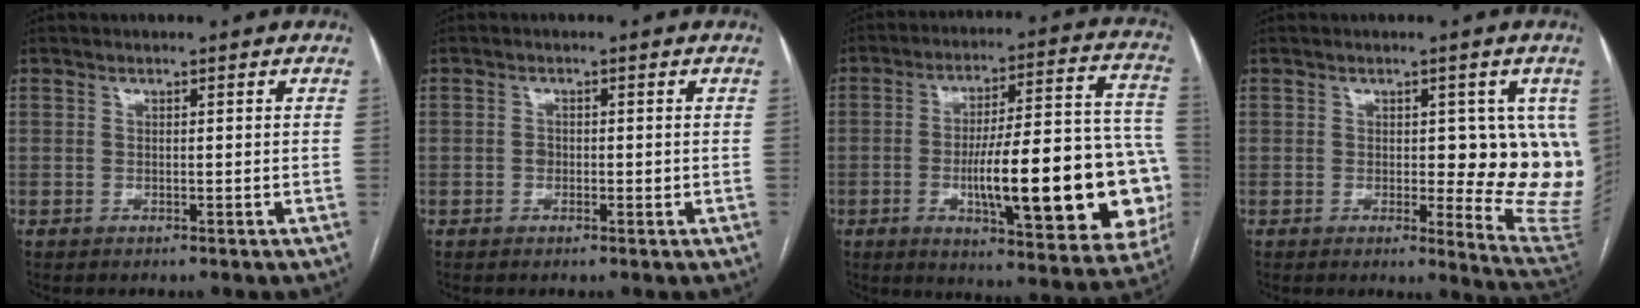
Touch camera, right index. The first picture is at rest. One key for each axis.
{"total": 1.3, "fx": 0.0, "fy": 1.0, "fz": 0.7, "tx": -0.014, "ty": 0.004, "tz": 0.001}
{"total": 26.5, "fx": -5.4, "fy": 5.4, "fz": 25.4, "tx": -0.287, "ty": 0.017, "tz": -0.062}
{"total": 11.5, "fx": 1.0, "fy": 4.2, "fz": 10.6, "tx": -0.125, "ty": -0.011, "tz": 0.012}